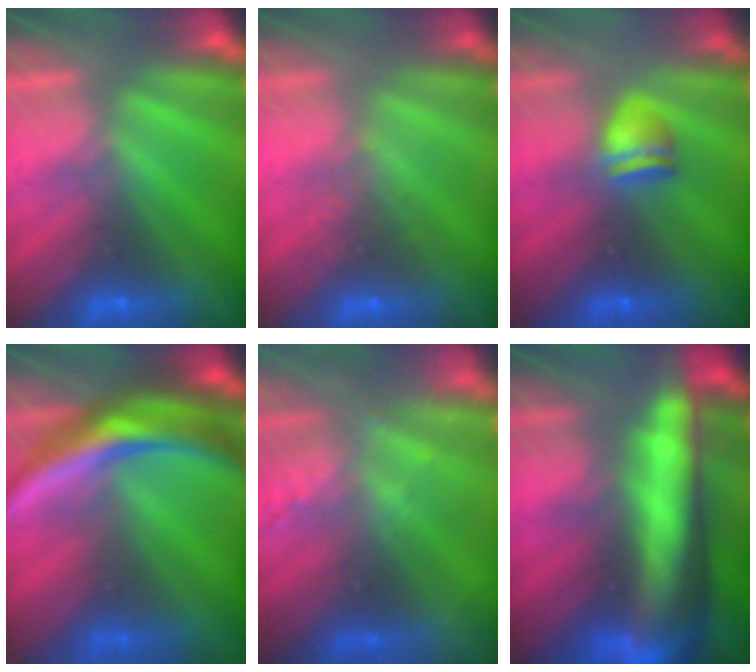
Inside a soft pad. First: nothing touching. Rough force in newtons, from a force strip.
{"total": 2.7}
{"total": 2.3}
{"total": 9.0}
{"total": 2.4}
{"total": 9.6}